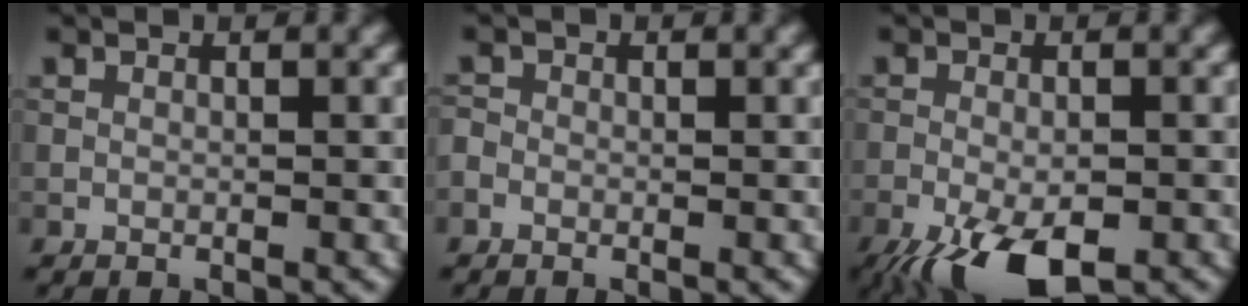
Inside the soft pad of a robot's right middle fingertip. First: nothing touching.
{"total": 0.9, "force": [-0.4, 0.8, 0.2], "torque": [-0.006, -0.003, -0.010]}
{"total": 8.0, "force": [-4.7, 3.0, 5.8], "torque": [-0.106, -0.018, -0.079]}